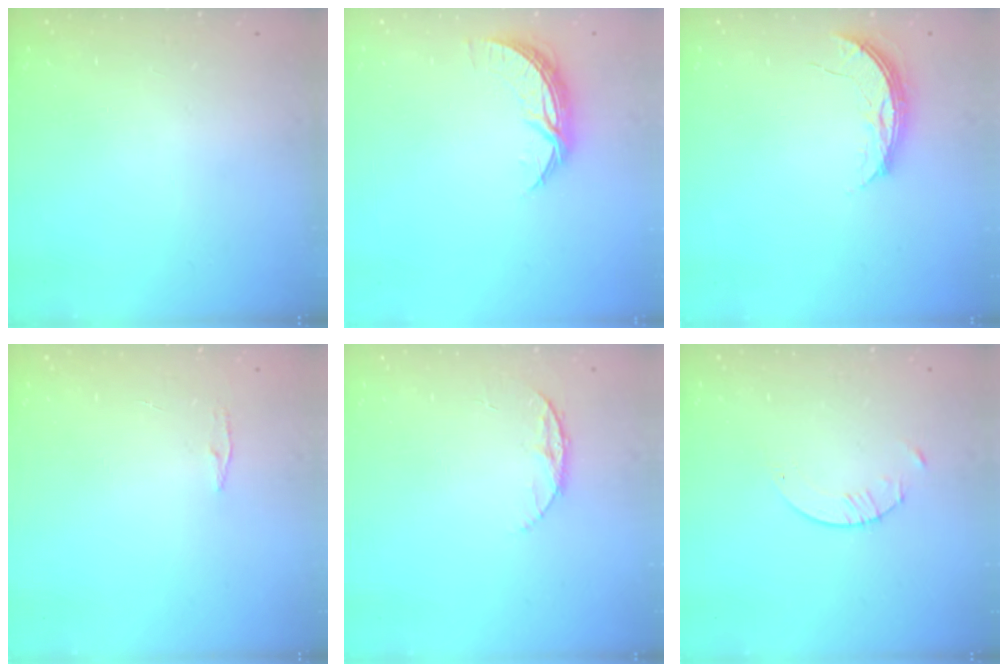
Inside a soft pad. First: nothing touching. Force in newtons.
{"total": 7.6, "press": 7.6, "slide": 0.1}
{"total": 5.6, "press": 5.6, "slide": 0.5}
{"total": 3.8, "press": 3.7, "slide": 0.5}
{"total": 6.5, "press": 6.5, "slide": 0.7}
{"total": 2.1, "press": 2.1, "slide": 0.3}